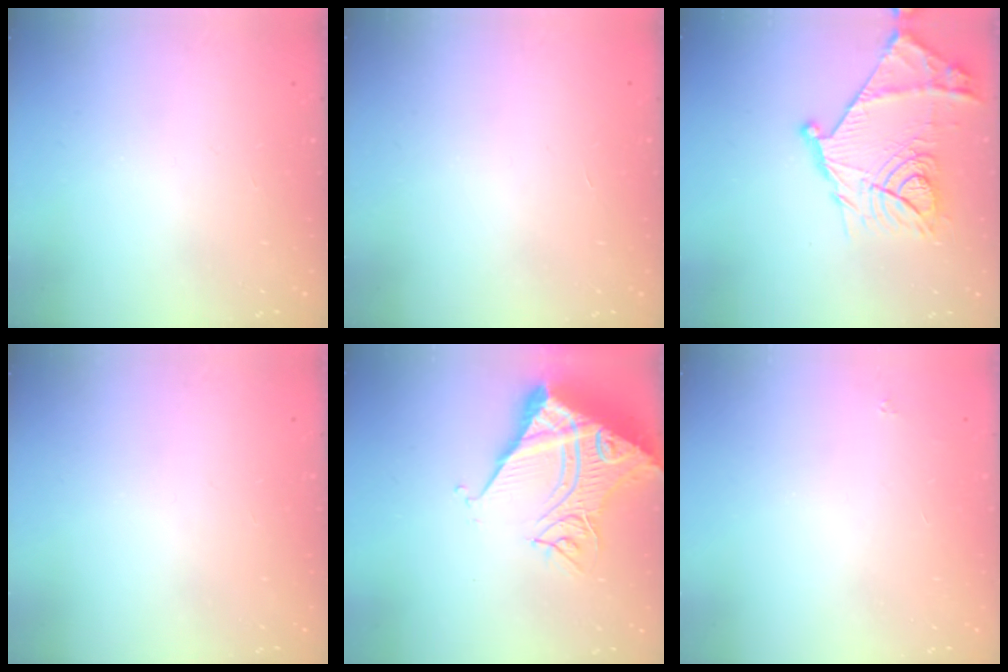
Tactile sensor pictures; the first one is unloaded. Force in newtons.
{"total": 1.6, "press": 1.6, "slide": 0.1}
{"total": 23.5, "press": 23.5, "slide": 1.5}
{"total": 0.0}
{"total": 16.3, "press": 16.2, "slide": 1.9}
{"total": 1.6, "press": 1.5, "slide": 0.2}